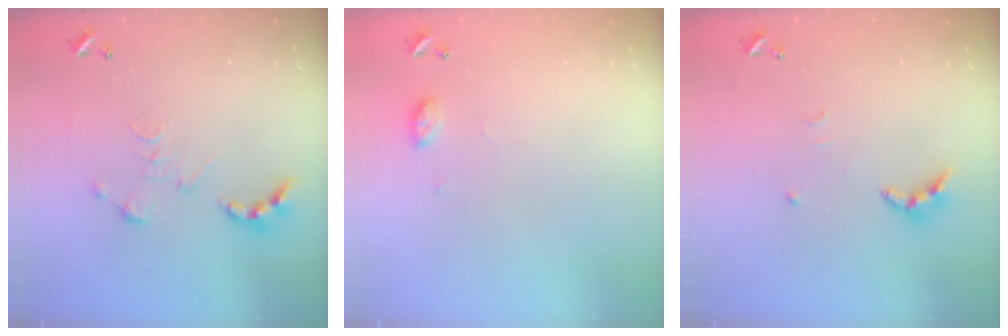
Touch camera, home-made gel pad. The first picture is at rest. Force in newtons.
{"total": 5.3, "press": 5.2, "slide": 0.8}
{"total": 7.9, "press": 7.9, "slide": 0.2}